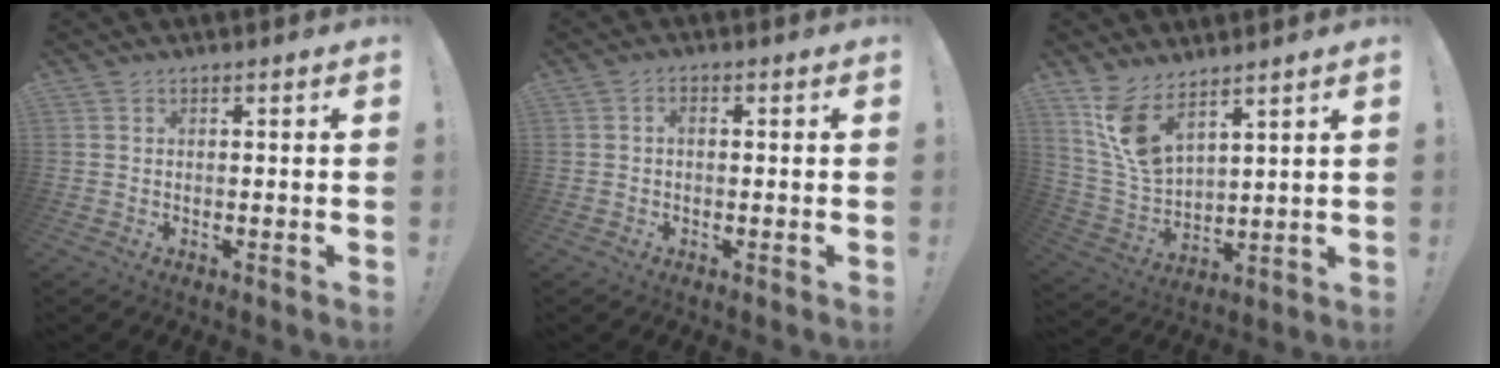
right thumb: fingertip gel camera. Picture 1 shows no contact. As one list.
[{"total": 1.4, "force": [-0.3, 0.8, 1.2], "torque": [-0.023, 0.005, -0.007]}, {"total": 11.3, "force": [8.1, 4.7, 6.3], "torque": [-0.133, -0.051, 0.159]}]